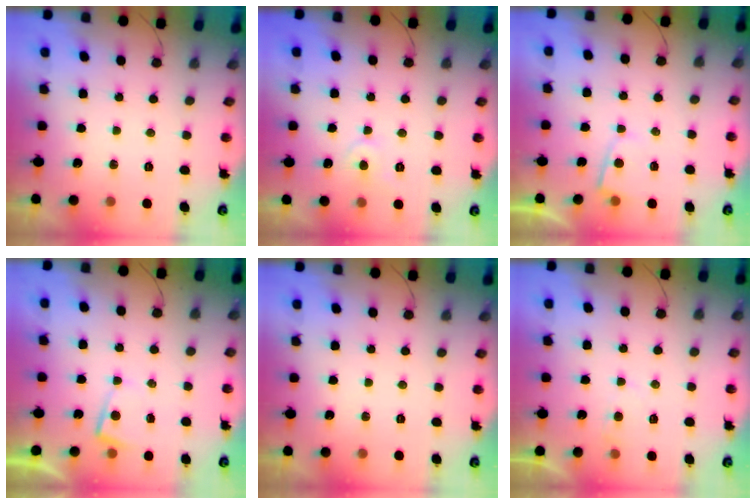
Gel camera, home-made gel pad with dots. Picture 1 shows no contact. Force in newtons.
{"total": 3.8, "press": 3.7, "slide": 0.3}
{"total": 2.6, "press": 2.6, "slide": 0.2}
{"total": 2.6, "press": 2.6, "slide": 0.4}
{"total": 0.0}
{"total": 3.0, "press": 3.0, "slide": 0.3}